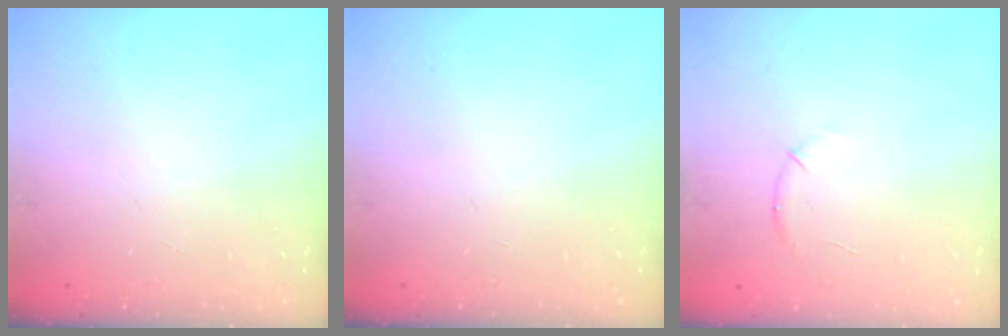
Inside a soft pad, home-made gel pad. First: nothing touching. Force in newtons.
{"total": 0.0}
{"total": 6.9, "press": 6.7, "slide": 1.7}